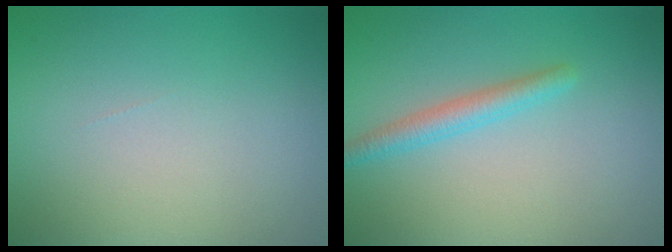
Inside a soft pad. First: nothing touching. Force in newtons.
{"total": 2.2, "press": 2.2, "slide": 0.1}